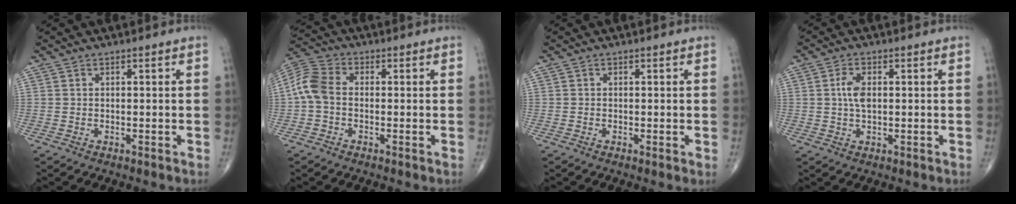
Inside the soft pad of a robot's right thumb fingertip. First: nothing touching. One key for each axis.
{"total": 6.9, "fx": -0.6, "fy": 4.7, "fz": 5.0, "tx": -0.104, "ty": 0.018, "tz": -0.027}
{"total": 0.8, "fx": -0.1, "fy": 0.1, "fz": 0.7, "tx": -0.016, "ty": -0.003, "tz": -0.004}
{"total": 4.0, "fx": 0.4, "fy": 2.1, "fz": 3.4, "tx": -0.070, "ty": 0.002, "tz": 0.006}